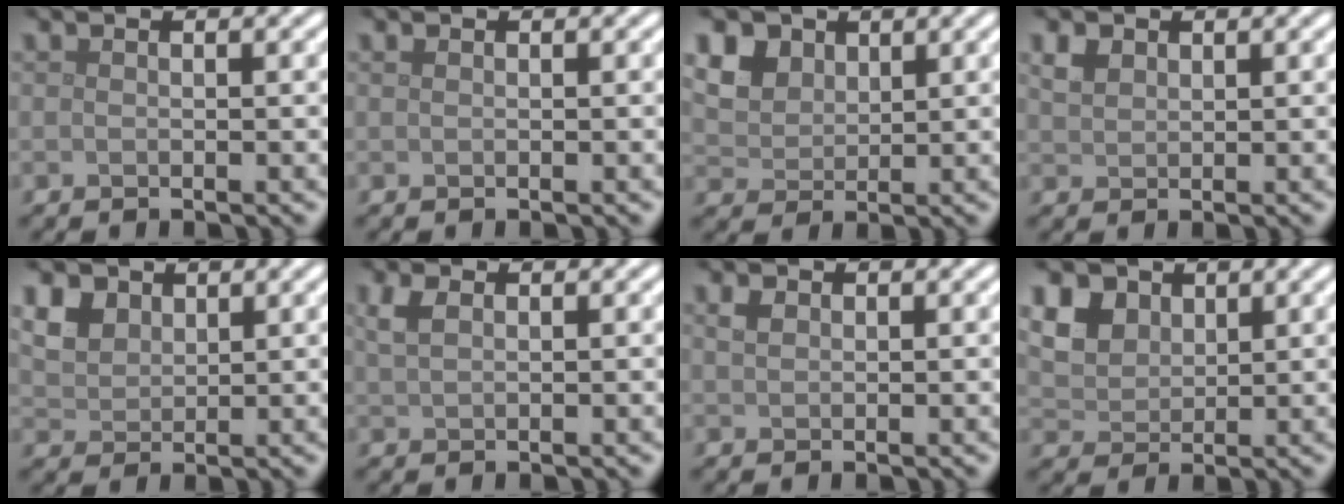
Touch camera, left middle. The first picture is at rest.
{"total": 0.0}
{"total": 6.7, "force": [3.5, 4.8, 3.0], "torque": [-0.105, 0.014, 0.067]}
{"total": 1.7, "force": [1.0, 1.1, 0.7], "torque": [-0.018, 0.003, 0.021]}
{"total": 5.0, "force": [2.8, 3.4, 2.3], "torque": [-0.077, 0.007, 0.060]}
{"total": 1.9, "force": [0.9, 1.1, 1.3], "torque": [-0.033, 0.003, 0.019]}
{"total": 1.2, "force": [0.5, 0.9, 0.6], "torque": [-0.012, 0.003, 0.009]}
{"total": 6.9, "force": [3.5, 4.9, 3.3], "torque": [-0.108, 0.016, 0.065]}